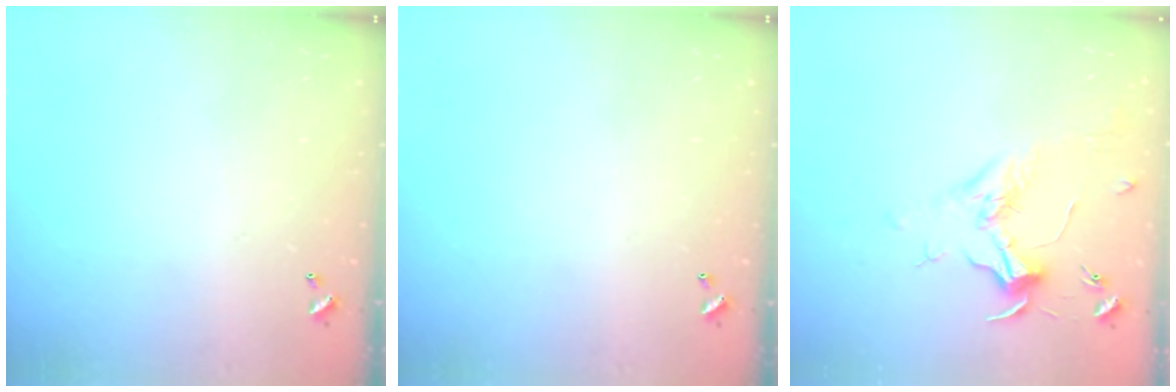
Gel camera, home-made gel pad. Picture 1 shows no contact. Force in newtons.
{"total": 0.0}
{"total": 1.8, "press": 1.7, "slide": 0.6}